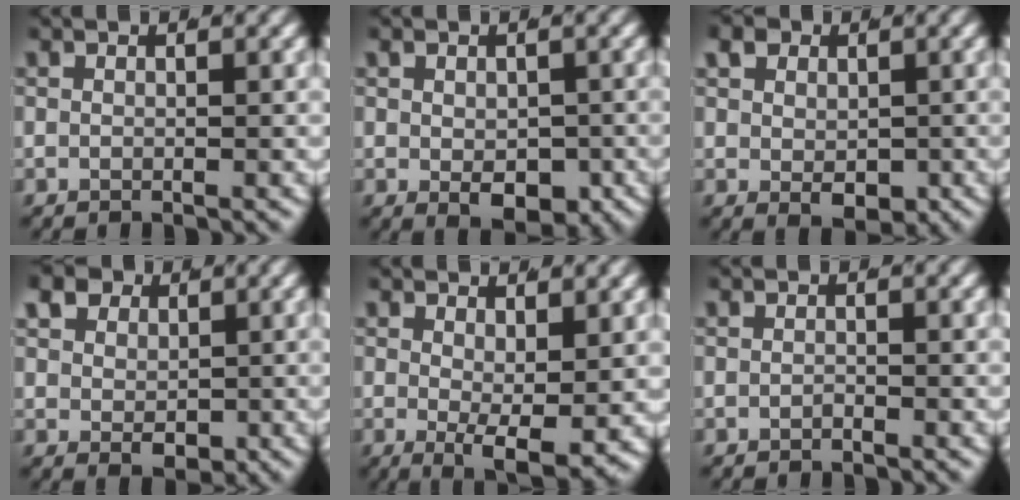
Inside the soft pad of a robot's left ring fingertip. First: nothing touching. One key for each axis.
{"total": 3.4, "fx": -1.5, "fy": 1.6, "fz": 2.7, "tx": -0.040, "ty": -0.024, "tz": -0.007}
{"total": 3.1, "fx": 0.0, "fy": 2.0, "fz": 2.4, "tx": -0.040, "ty": -0.022, "tz": 0.015}
{"total": 4.3, "fx": 1.2, "fy": 3.1, "fz": 2.7, "tx": -0.050, "ty": -0.016, "tz": 0.030}
{"total": 4.3, "fx": -1.2, "fy": 1.1, "fz": 3.9, "tx": -0.060, "ty": -0.035, "tz": -0.001}
{"total": 0.6, "fx": -0.5, "fy": -0.3, "fz": -0.1, "tx": 0.000, "ty": -0.007, "tz": -0.005}